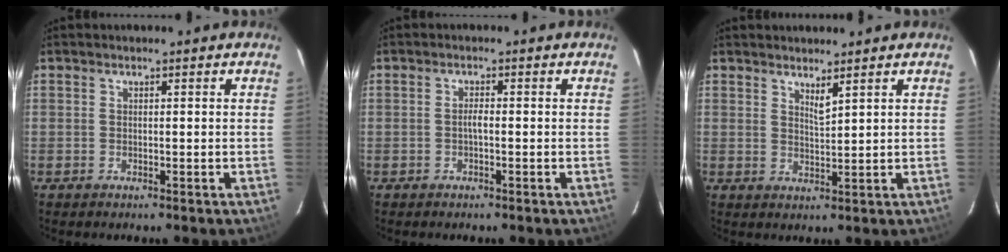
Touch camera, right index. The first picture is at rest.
{"total": 1.3, "force": [-0.4, 0.3, 1.2], "torque": [-0.023, 0.004, -0.009]}
{"total": 2.4, "force": [1.8, 0.1, 1.5], "torque": [-0.027, -0.004, 0.029]}